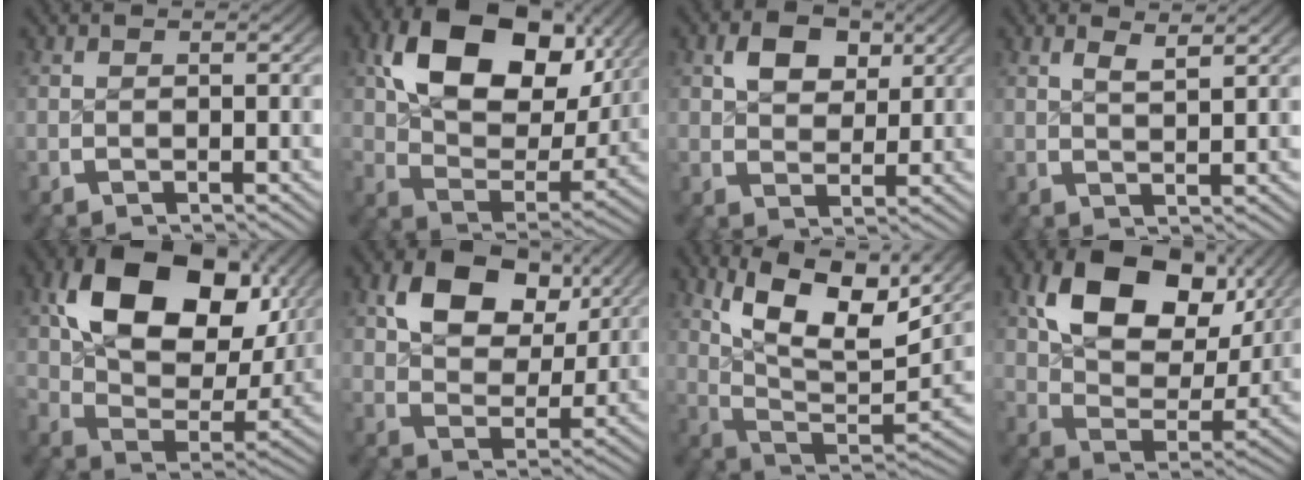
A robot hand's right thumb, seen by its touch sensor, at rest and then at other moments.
{"total": 15.2, "force": [4.7, 9.2, 11.1], "torque": [-0.202, -0.017, 0.078]}
{"total": 3.9, "force": [1.6, 2.6, 2.4], "torque": [-0.037, -0.007, 0.031]}
{"total": 2.0, "force": [1.7, 0.0, 1.1], "torque": [-0.018, -0.002, 0.038]}
{"total": 16.7, "force": [4.8, 10.5, 12.1], "torque": [-0.222, -0.016, 0.079]}
{"total": 7.8, "force": [3.2, 4.9, 5.2], "torque": [-0.098, -0.016, 0.057]}
{"total": 15.4, "force": [4.0, 8.9, 11.9], "torque": [-0.208, -0.018, 0.061]}
{"total": 13.0, "force": [4.6, 7.9, 9.3], "torque": [-0.163, -0.011, 0.073]}